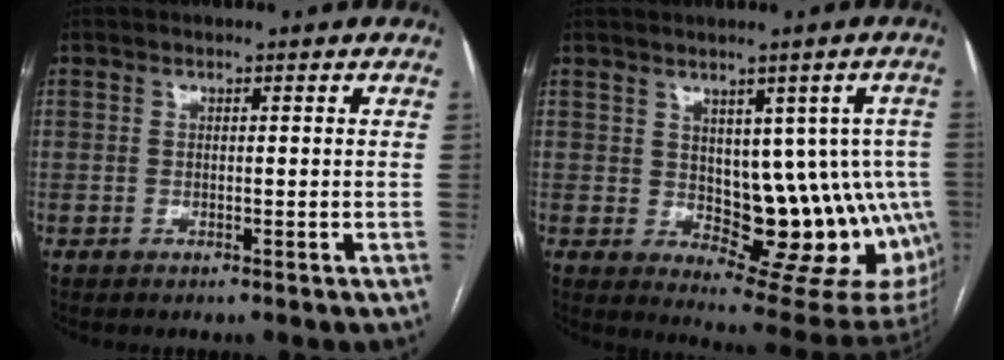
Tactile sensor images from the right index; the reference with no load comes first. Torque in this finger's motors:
{"motor_torque": [0.79, 0.31, 0.16, 0.02]}